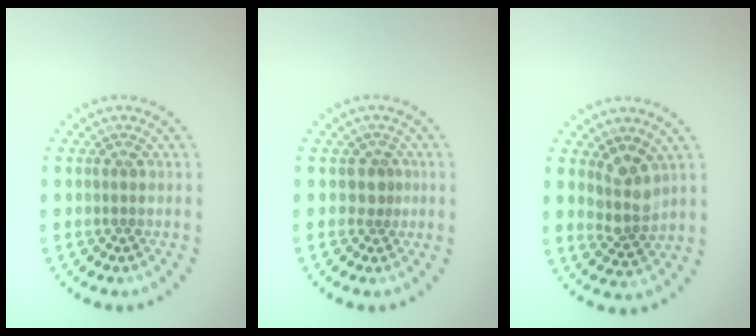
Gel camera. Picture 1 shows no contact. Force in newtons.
{"total": 1.1, "press": 0.7, "slide": 0.9}
{"total": 3.0, "press": 2.5, "slide": 1.7}